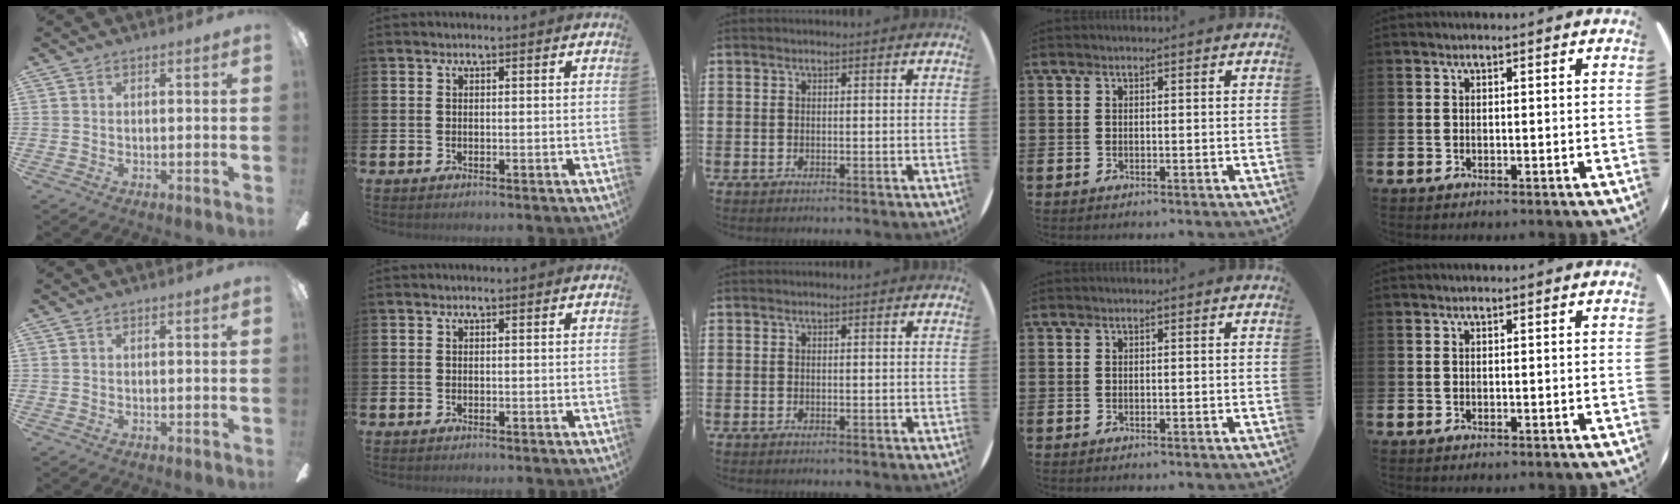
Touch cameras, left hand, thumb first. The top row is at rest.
{}